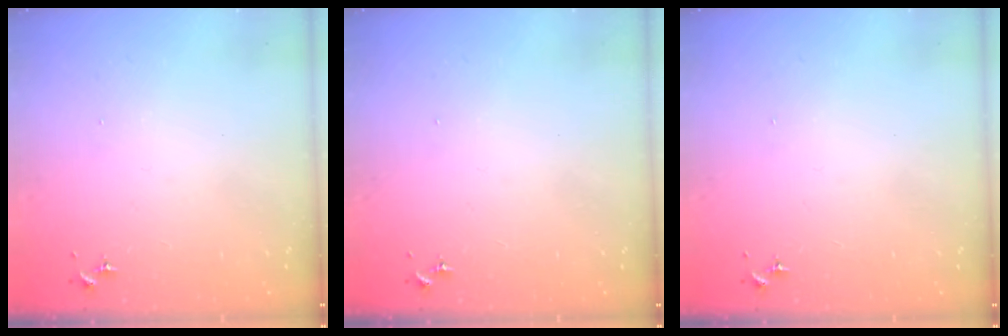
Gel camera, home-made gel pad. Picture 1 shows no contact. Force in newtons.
{"total": 0.0}
{"total": 0.0}